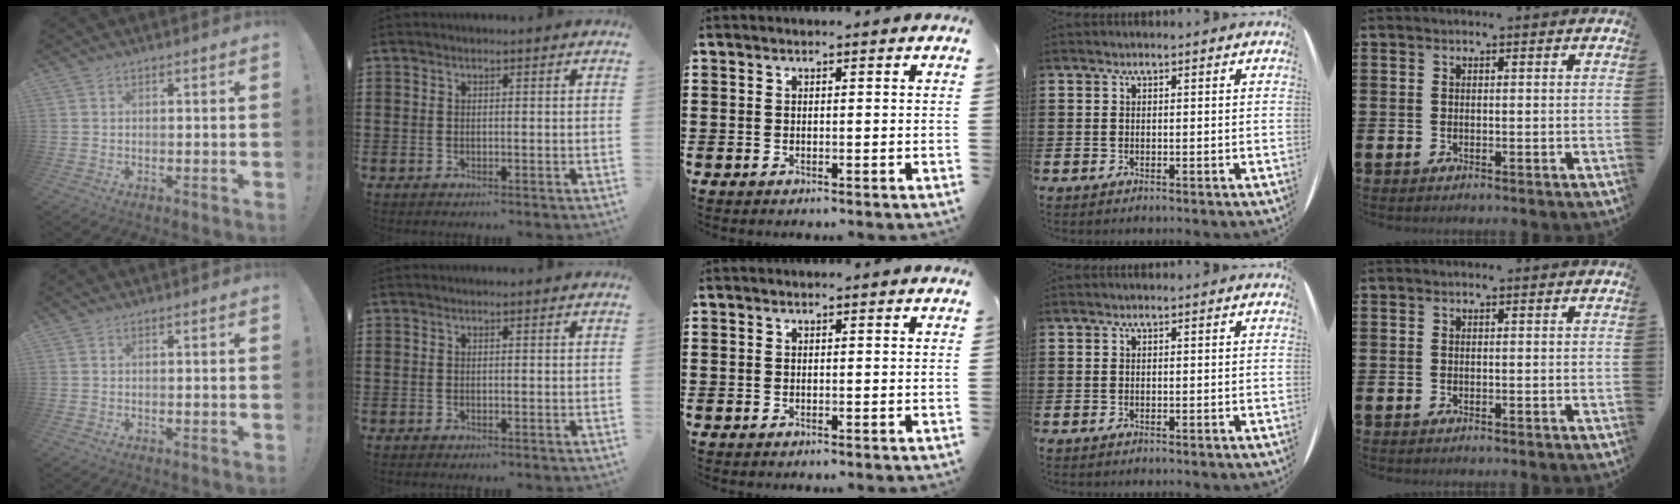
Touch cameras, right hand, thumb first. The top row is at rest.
{}